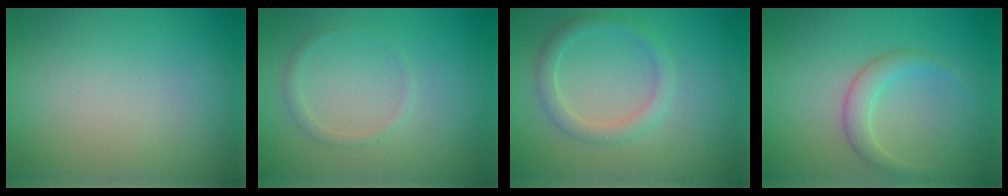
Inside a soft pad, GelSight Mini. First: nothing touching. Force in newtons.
{"total": 1.0, "press": 1.0, "slide": 0.1}
{"total": 2.2, "press": 2.2, "slide": 0.2}
{"total": 1.9, "press": 1.9, "slide": 0.1}